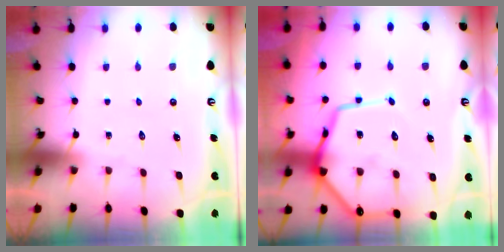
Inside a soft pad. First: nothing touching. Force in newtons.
{"total": 15.1, "press": 15.0, "slide": 1.5}